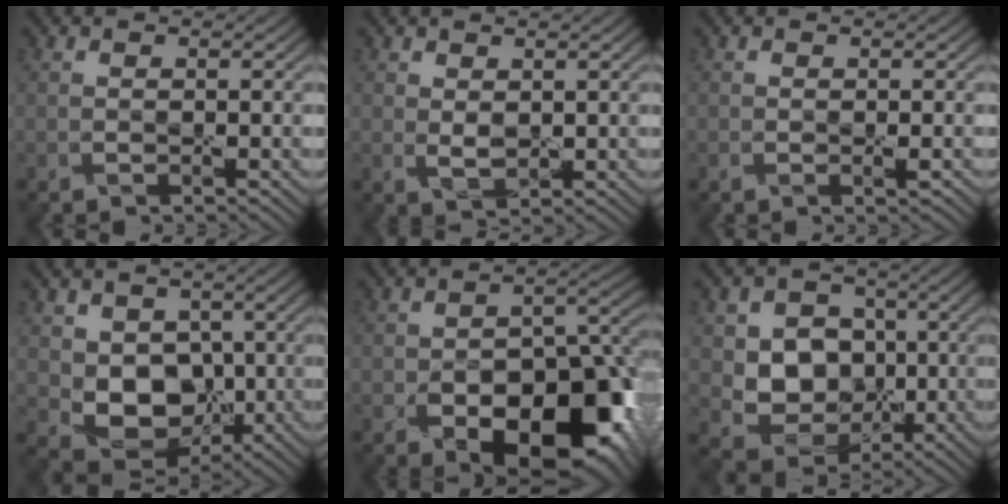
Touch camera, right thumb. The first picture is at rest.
{"total": 1.9, "force": [0.8, 1.2, 1.3], "torque": [-0.030, -0.006, 0.019]}
{"total": 1.0, "force": [-0.3, 0.4, 0.9], "torque": [-0.017, -0.007, -0.004]}
{"total": 7.7, "force": [0.2, 6.1, 4.8], "torque": [-0.104, -0.023, 0.006]}
{"total": 15.9, "force": [-7.7, 9.0, 10.5], "torque": [-0.136, -0.018, -0.112]}
{"total": 8.4, "force": [0.1, 7.2, 4.2], "torque": [-0.091, -0.013, -0.012]}